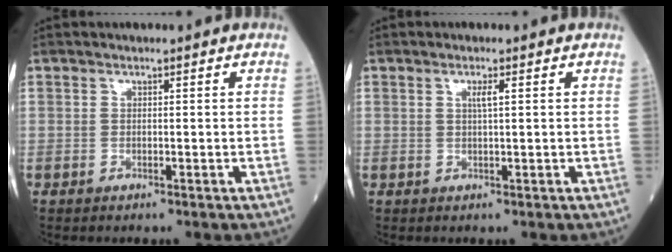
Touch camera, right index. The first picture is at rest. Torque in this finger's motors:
{"motor_torque": [0.11, 0.10, 0.00, 0.02]}